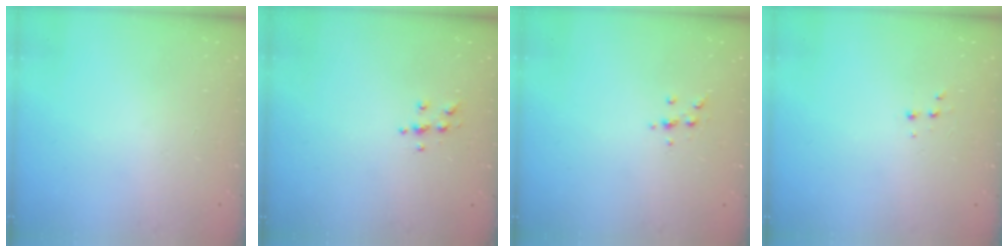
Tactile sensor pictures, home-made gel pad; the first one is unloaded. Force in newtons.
{"total": 4.3, "press": 4.3, "slide": 0.6}
{"total": 3.6, "press": 3.5, "slide": 0.9}
{"total": 1.9, "press": 1.9, "slide": 0.2}